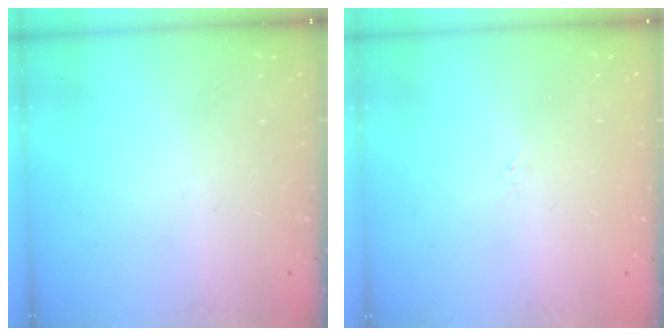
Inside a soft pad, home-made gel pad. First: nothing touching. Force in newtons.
{"total": 1.5, "press": 1.4, "slide": 0.3}